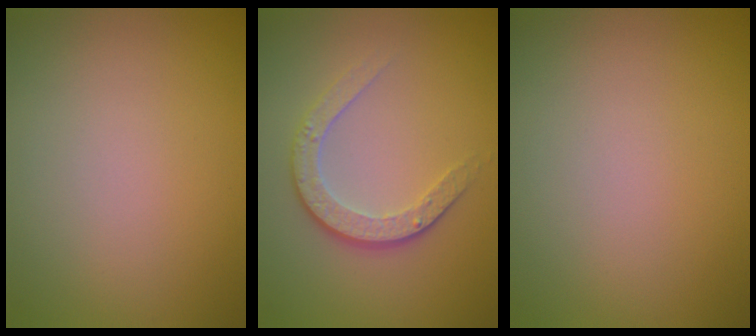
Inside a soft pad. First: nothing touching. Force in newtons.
{"total": 3.5, "press": 2.6, "slide": 2.3}
{"total": 0.0}